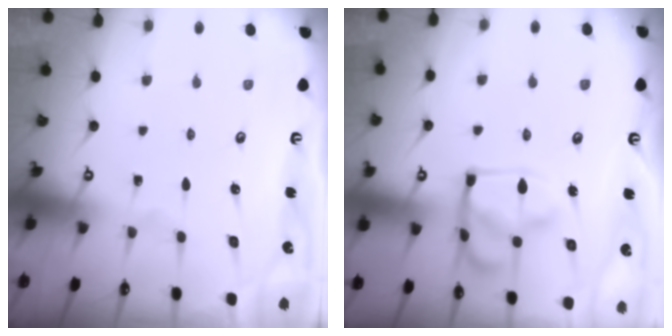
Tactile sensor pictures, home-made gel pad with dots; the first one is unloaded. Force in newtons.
{"total": 12.9, "press": 12.9, "slide": 0.7}